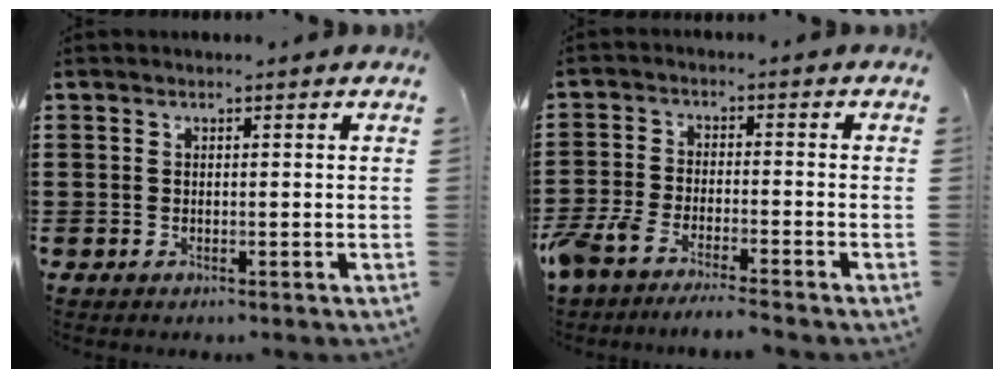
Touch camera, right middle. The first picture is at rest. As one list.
[{"total": 5.1, "force": [-4.6, 0.7, 2.0], "torque": [-0.068, -0.014, -0.099]}]